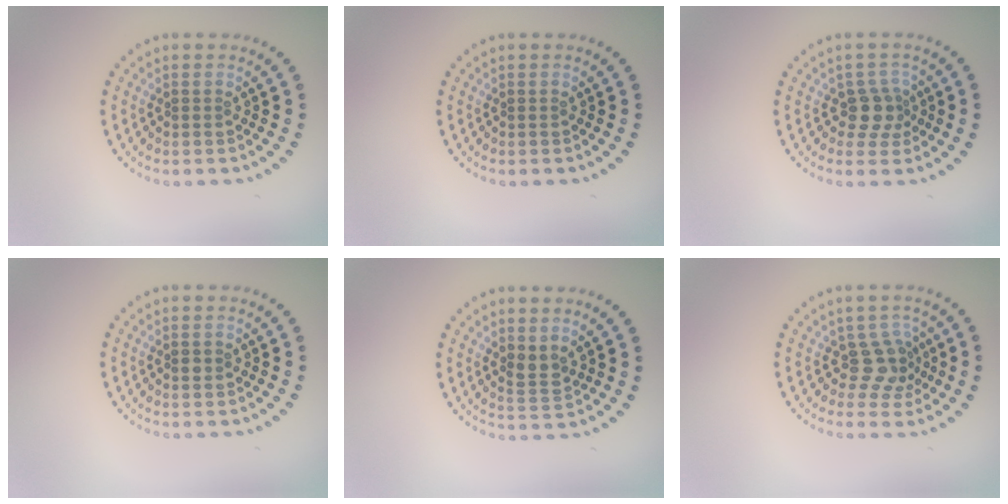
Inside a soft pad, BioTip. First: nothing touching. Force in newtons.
{"total": 0.0}
{"total": 2.4, "press": 2.0, "slide": 1.4}
{"total": 0.9, "press": 0.9, "slide": 0.0}
{"total": 1.7, "press": 1.4, "slide": 1.0}
{"total": 2.8, "press": 2.1, "slide": 1.8}